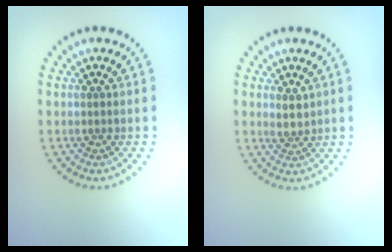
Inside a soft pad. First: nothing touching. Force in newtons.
{"total": 1.4, "press": 1.2, "slide": 0.8}